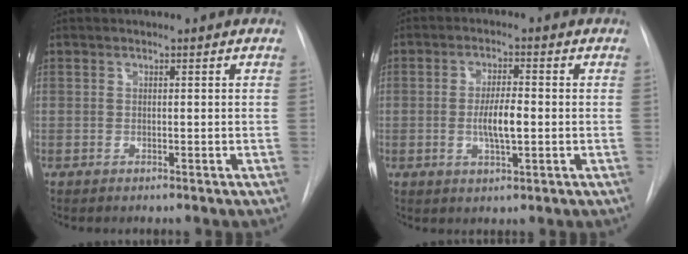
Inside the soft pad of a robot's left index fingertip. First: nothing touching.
{"total": 5.1, "force": [-1.4, 1.0, 4.8], "torque": [-0.093, -0.009, -0.021]}